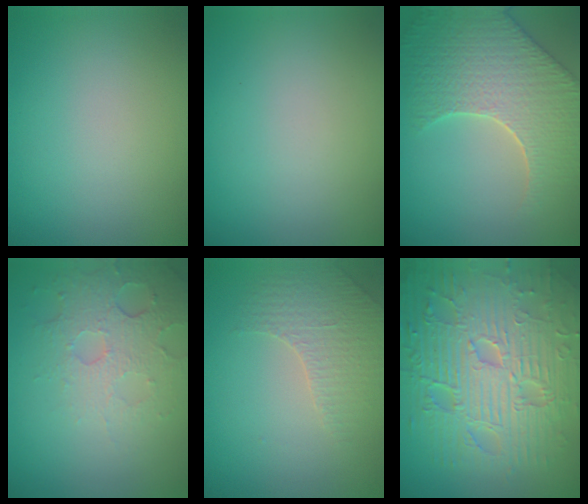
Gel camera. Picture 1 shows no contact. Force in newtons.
{"total": 0.0}
{"total": 8.0, "press": 6.4, "slide": 4.9}
{"total": 4.9, "press": 3.2, "slide": 3.6}
{"total": 1.8, "press": 1.6, "slide": 0.8}
{"total": 11.7, "press": 7.6, "slide": 8.9}